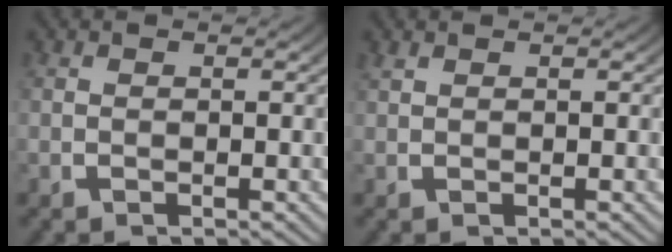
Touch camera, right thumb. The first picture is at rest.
{"total": 0.6, "force": [0.6, 0.0, 0.1], "torque": [-0.005, 0.002, 0.016]}